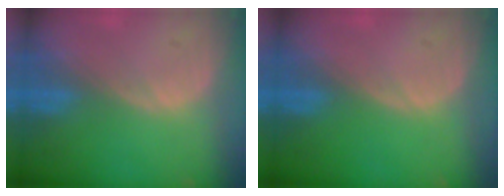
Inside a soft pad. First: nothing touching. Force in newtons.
{"total": 0.0}